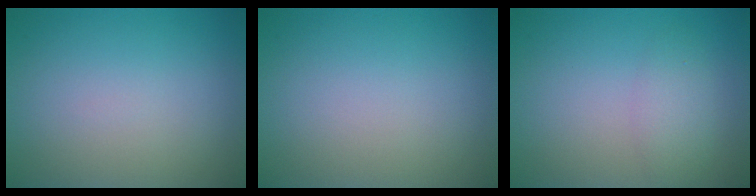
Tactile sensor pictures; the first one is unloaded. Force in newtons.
{"total": 0.0}
{"total": 2.1, "press": 2.1, "slide": 0.1}